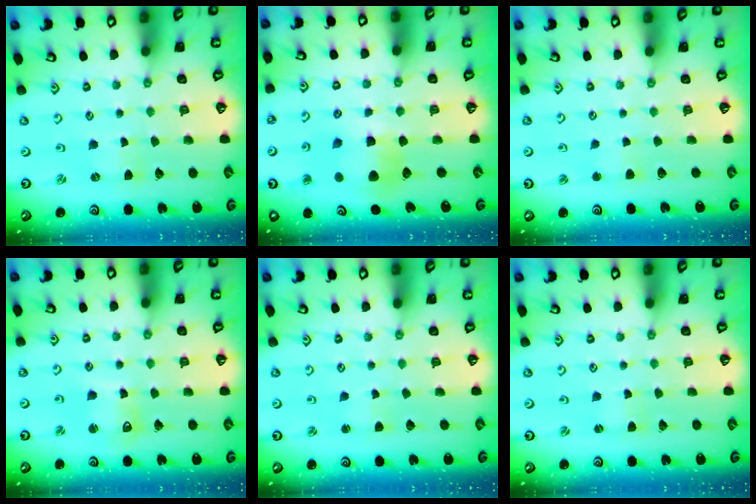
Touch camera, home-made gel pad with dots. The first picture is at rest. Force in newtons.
{"total": 8.2, "press": 8.1, "slide": 0.8}
{"total": 2.5, "press": 2.5, "slide": 0.3}
{"total": 6.5, "press": 6.4, "slide": 1.2}
{"total": 1.5, "press": 1.4, "slide": 0.2}
{"total": 0.6, "press": 0.6, "slide": 0.1}